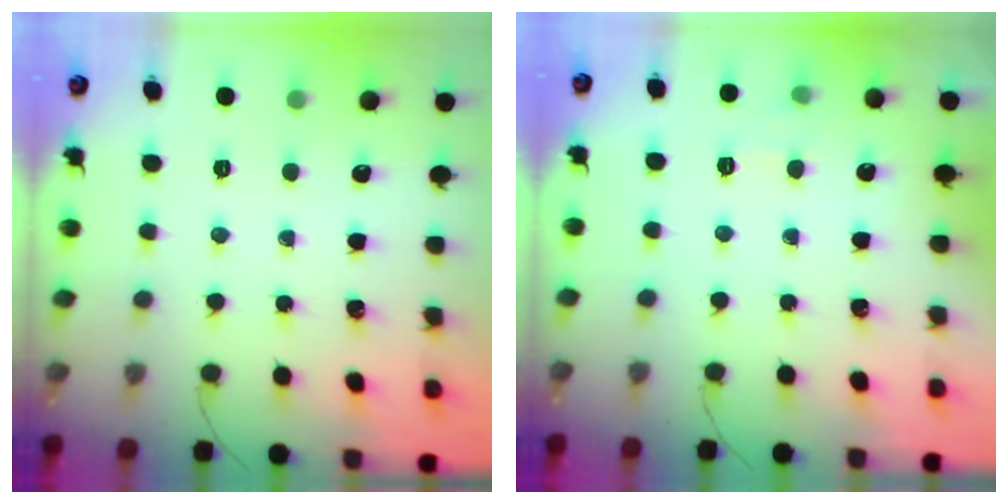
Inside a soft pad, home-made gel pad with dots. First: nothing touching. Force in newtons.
{"total": 4.5, "press": 4.0, "slide": 2.1}